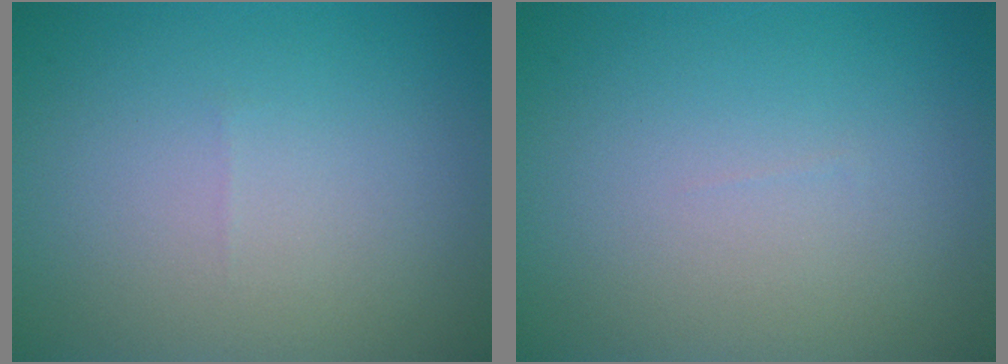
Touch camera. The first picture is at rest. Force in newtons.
{"total": 0.0}